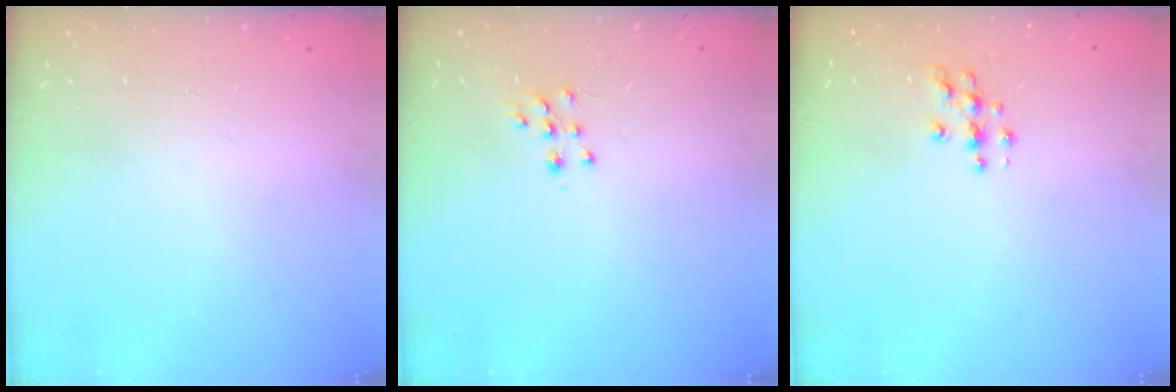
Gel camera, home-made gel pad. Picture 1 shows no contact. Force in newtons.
{"total": 7.0, "press": 7.0, "slide": 0.3}
{"total": 4.5, "press": 4.4, "slide": 0.4}